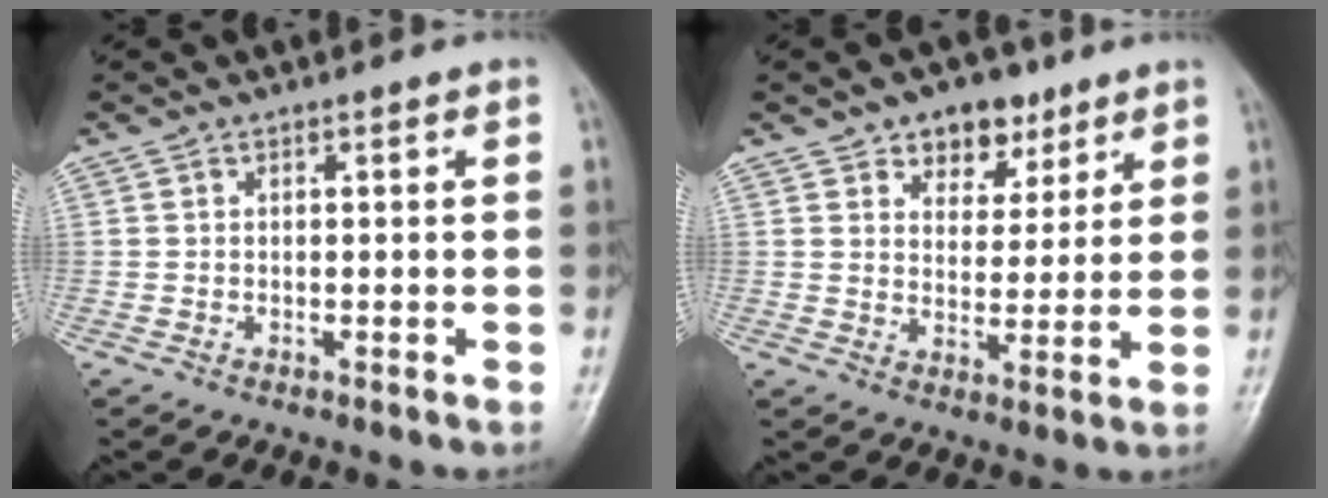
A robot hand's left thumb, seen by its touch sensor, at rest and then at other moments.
{"total": 7.9, "force": [4.9, 5.3, 3.1], "torque": [-0.011, -0.021, 0.076]}